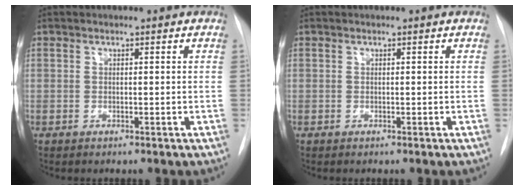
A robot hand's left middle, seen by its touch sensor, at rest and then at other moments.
{"total": 0.0}